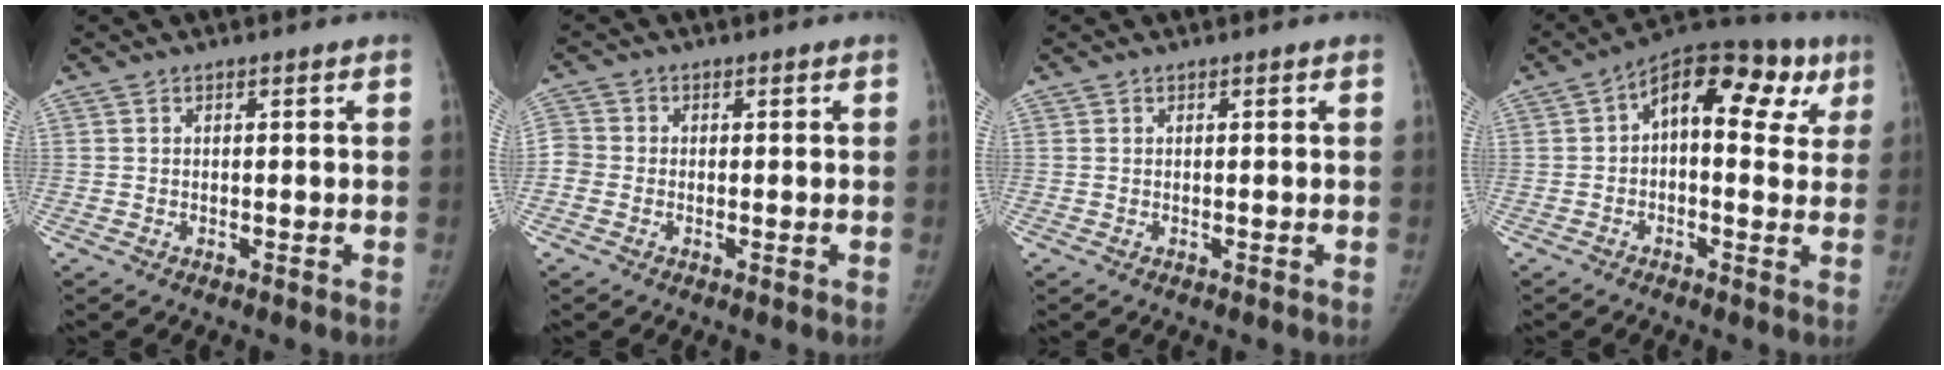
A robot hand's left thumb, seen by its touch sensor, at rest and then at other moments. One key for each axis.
{"total": 3.2, "fx": -0.7, "fy": 2.9, "fz": 1.2, "tx": -0.018, "ty": 0.006, "tz": -0.021}
{"total": 0.0}
{"total": 16.2, "fx": 4.8, "fy": 9.0, "fz": 12.6, "tx": -0.122, "ty": 0.032, "tz": 0.054}